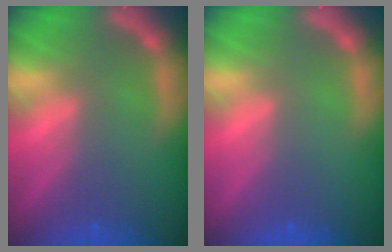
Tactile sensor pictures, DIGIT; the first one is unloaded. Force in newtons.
{"total": 0.0}